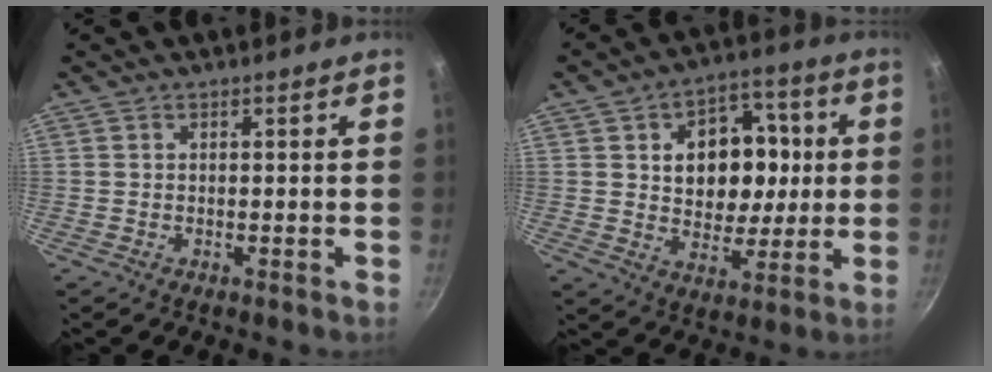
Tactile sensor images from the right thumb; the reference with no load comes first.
{"total": 15.1, "force": [2.1, 11.4, 9.6], "torque": [-0.097, 0.009, 0.035]}